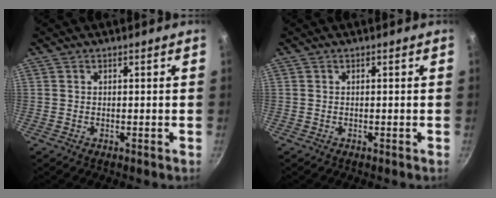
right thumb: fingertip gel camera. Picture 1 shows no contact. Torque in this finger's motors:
{"motor_torque": [-0.20, -0.21, -0.25, 0.12, 0.00]}